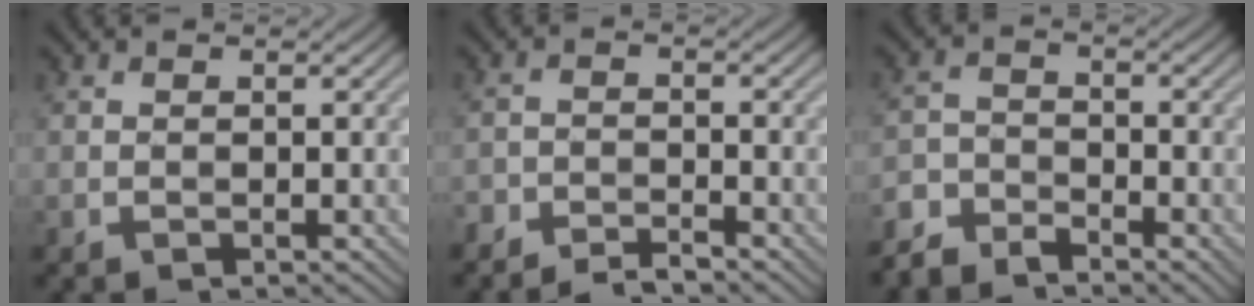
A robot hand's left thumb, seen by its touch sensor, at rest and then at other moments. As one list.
[{"total": 3.4, "force": [-3.2, 0.4, 1.1], "torque": [-0.018, 0.000, -0.063]}, {"total": 4.8, "force": [-4.3, 1.5, 1.4], "torque": [-0.026, -0.006, -0.095]}]